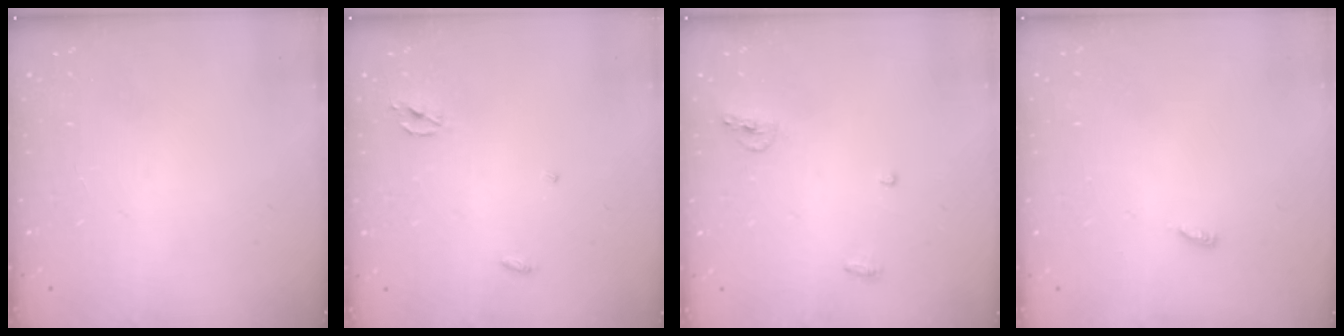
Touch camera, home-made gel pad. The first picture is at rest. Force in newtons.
{"total": 2.5, "press": 2.5, "slide": 0.1}
{"total": 4.8, "press": 4.7, "slide": 0.8}
{"total": 2.5, "press": 2.5, "slide": 0.2}